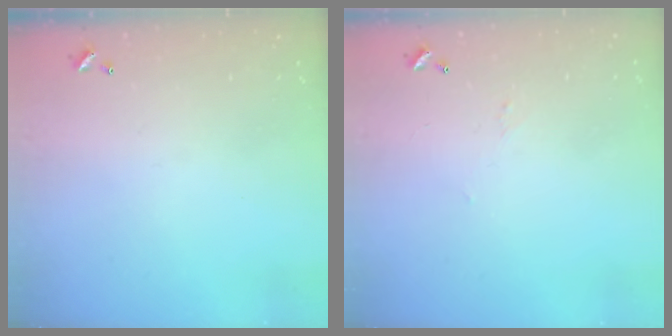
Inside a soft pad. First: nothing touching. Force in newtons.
{"total": 0.9, "press": 0.7, "slide": 0.5}